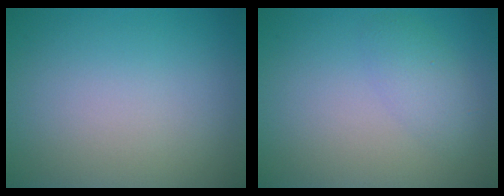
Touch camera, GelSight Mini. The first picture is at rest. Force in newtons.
{"total": 2.0, "press": 2.0, "slide": 0.2}